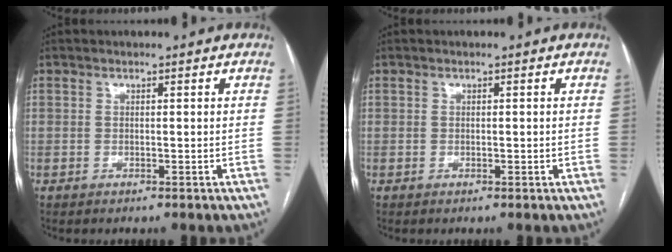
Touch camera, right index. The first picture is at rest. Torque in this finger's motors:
{"motor_torque": [-0.27, 0.20, 0.04, 0.00]}